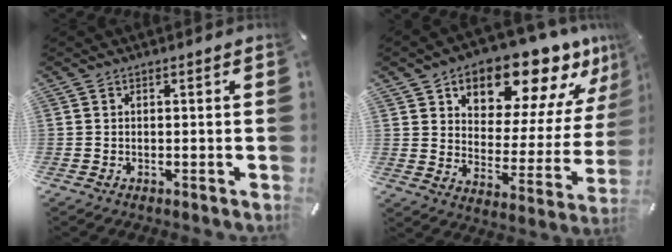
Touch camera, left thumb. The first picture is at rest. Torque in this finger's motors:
{"motor_torque": [2.57, 2.44, 1.40, -1.37, 0.37]}